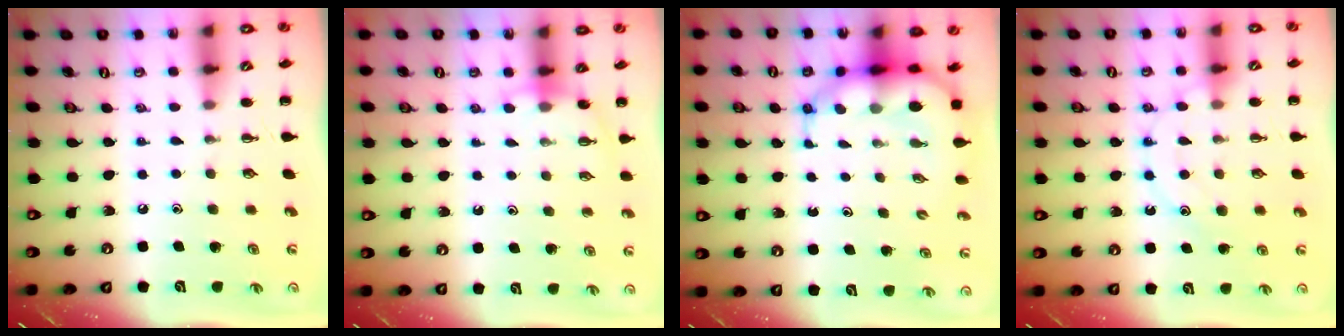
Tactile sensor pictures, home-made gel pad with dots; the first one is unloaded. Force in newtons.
{"total": 4.9, "press": 4.8, "slide": 0.8}
{"total": 8.7, "press": 8.3, "slide": 2.7}
{"total": 12.4, "press": 12.4, "slide": 1.3}